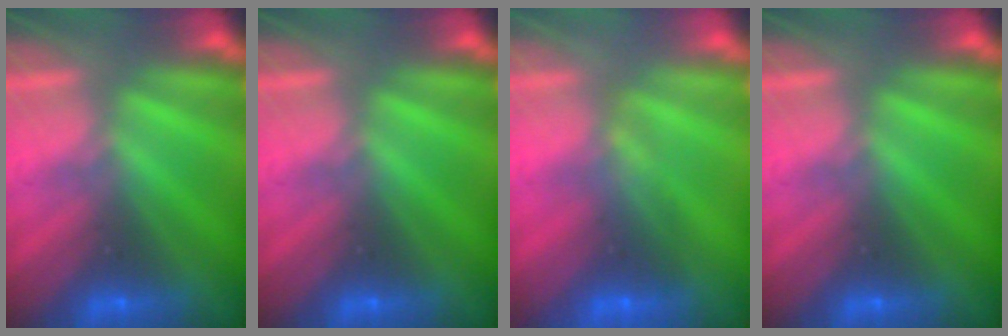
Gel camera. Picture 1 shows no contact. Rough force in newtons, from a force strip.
{"total": 0.0}
{"total": 1.6}
{"total": 0.0}